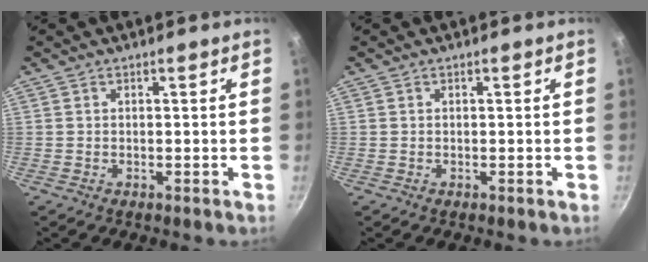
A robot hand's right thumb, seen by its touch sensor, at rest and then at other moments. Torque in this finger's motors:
{"motor_torque": [-0.06, 0.06, -0.04, 0.44, 0.00]}